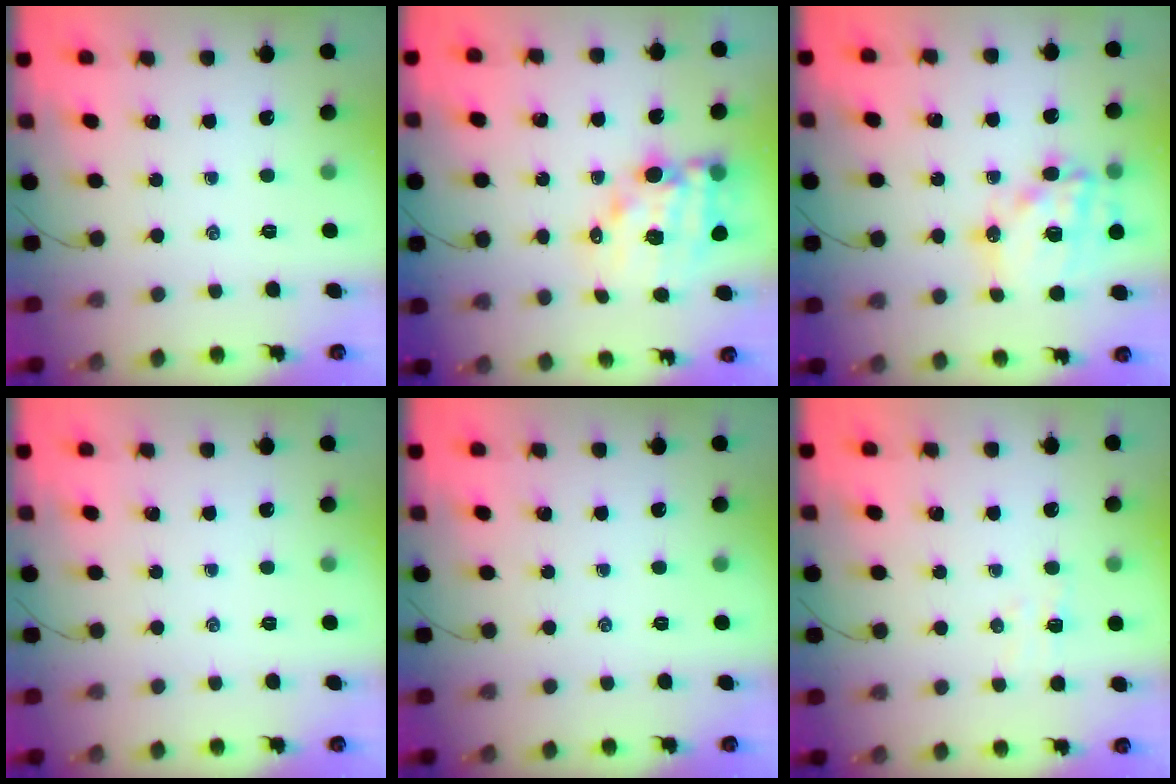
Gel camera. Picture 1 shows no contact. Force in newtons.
{"total": 13.1, "press": 12.6, "slide": 3.4}
{"total": 17.8, "press": 17.4, "slide": 3.7}
{"total": 0.0}
{"total": 0.0}
{"total": 3.7, "press": 3.6, "slide": 0.8}